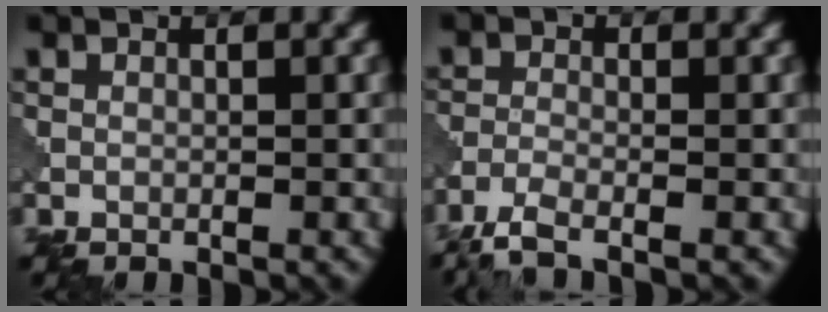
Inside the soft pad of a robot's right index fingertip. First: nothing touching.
{"total": 2.9, "force": [-2.2, 0.6, 1.8], "torque": [-0.040, -0.006, -0.057]}